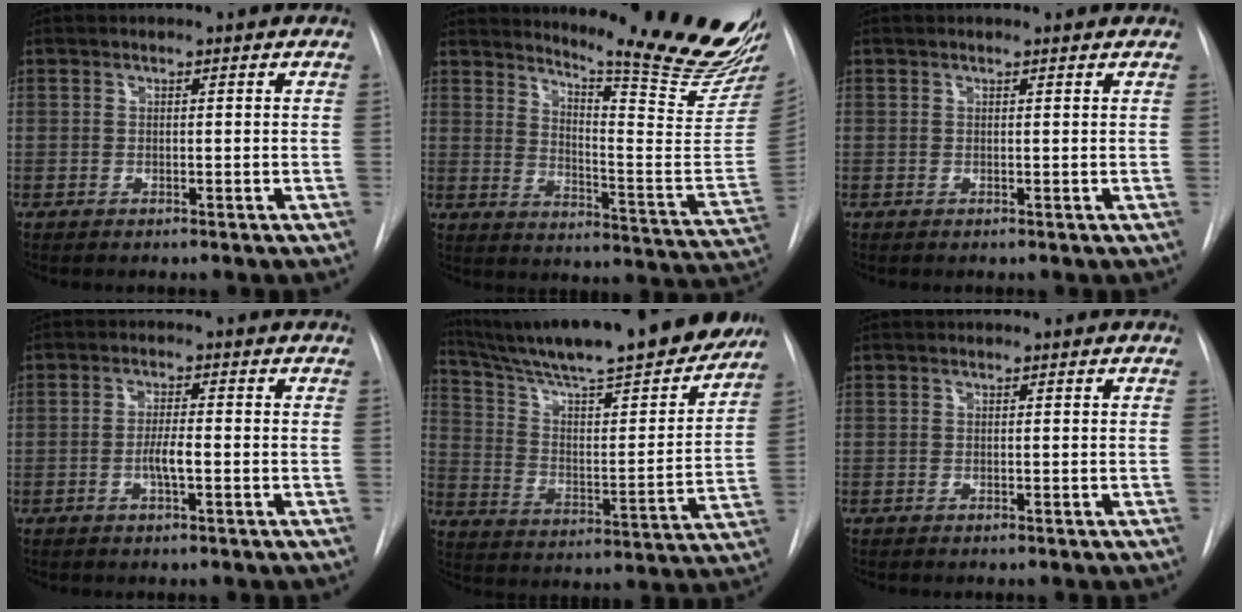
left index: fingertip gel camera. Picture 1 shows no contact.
{"total": 22.7, "force": [20.2, 0.1, 10.5], "torque": [-0.154, -0.130, 0.257]}
{"total": 1.2, "force": [1.2, 0.0, 0.2], "torque": [-0.011, 0.003, 0.012]}
{"total": 3.0, "force": [-0.9, 0.4, 2.9], "torque": [-0.055, -0.002, -0.018]}
{"total": 27.0, "force": [23.5, 2.7, 13.0], "torque": [-0.219, -0.035, 0.337]}
{"total": 0.0}